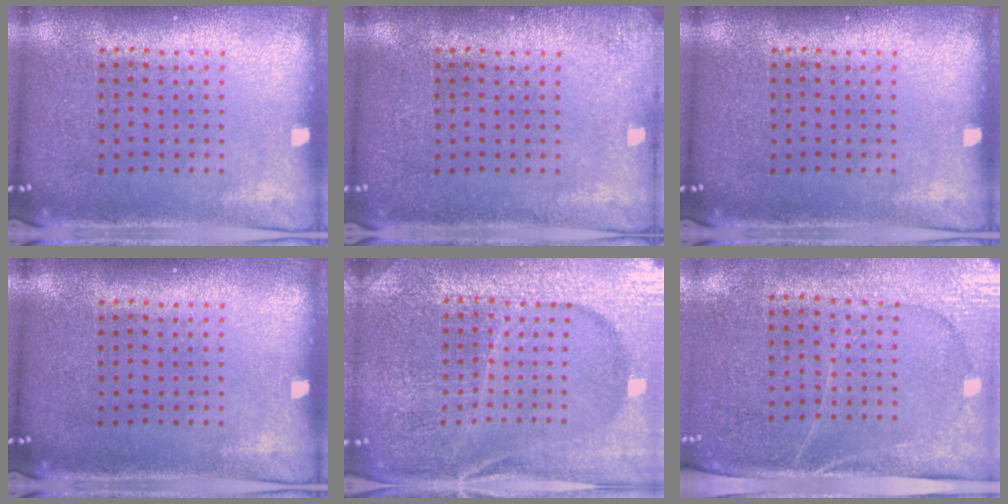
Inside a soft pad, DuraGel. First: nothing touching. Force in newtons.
{"total": 1.2, "press": 1.1, "slide": 0.2}
{"total": 0.0}
{"total": 0.0}
{"total": 4.9, "press": 4.5, "slide": 1.8}
{"total": 3.0, "press": 2.8, "slide": 1.3}